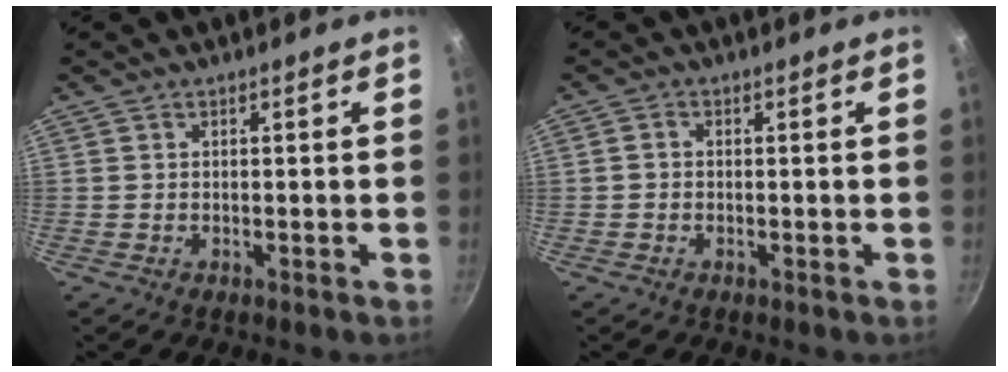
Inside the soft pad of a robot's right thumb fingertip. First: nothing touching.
{"total": 1.2, "force": [-0.3, 1.0, 0.6], "torque": [-0.011, 0.006, -0.006]}